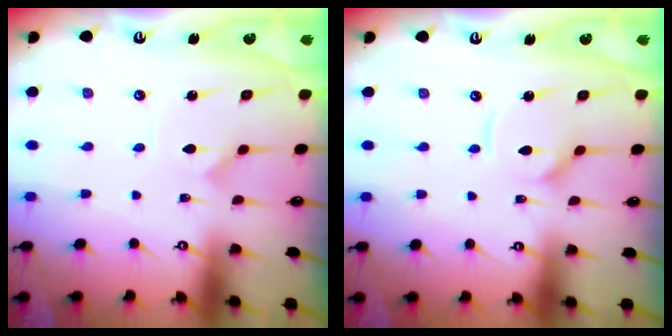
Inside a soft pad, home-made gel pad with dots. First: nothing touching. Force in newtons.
{"total": 6.0, "press": 6.0, "slide": 0.5}